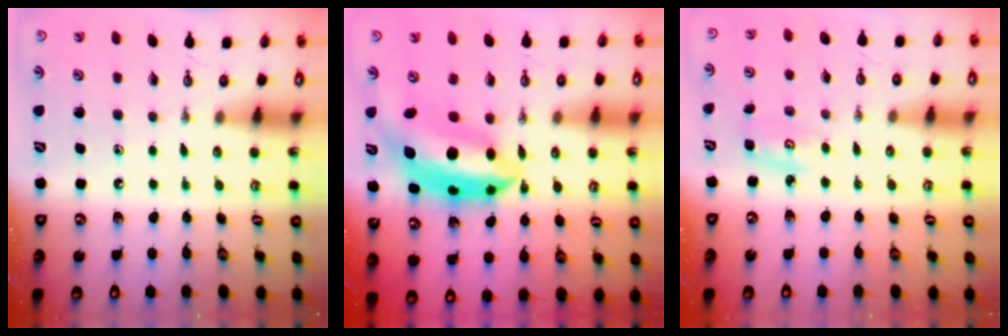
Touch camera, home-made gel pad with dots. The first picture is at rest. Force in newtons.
{"total": 10.4, "press": 10.4, "slide": 1.0}
{"total": 2.3, "press": 2.3, "slide": 0.2}